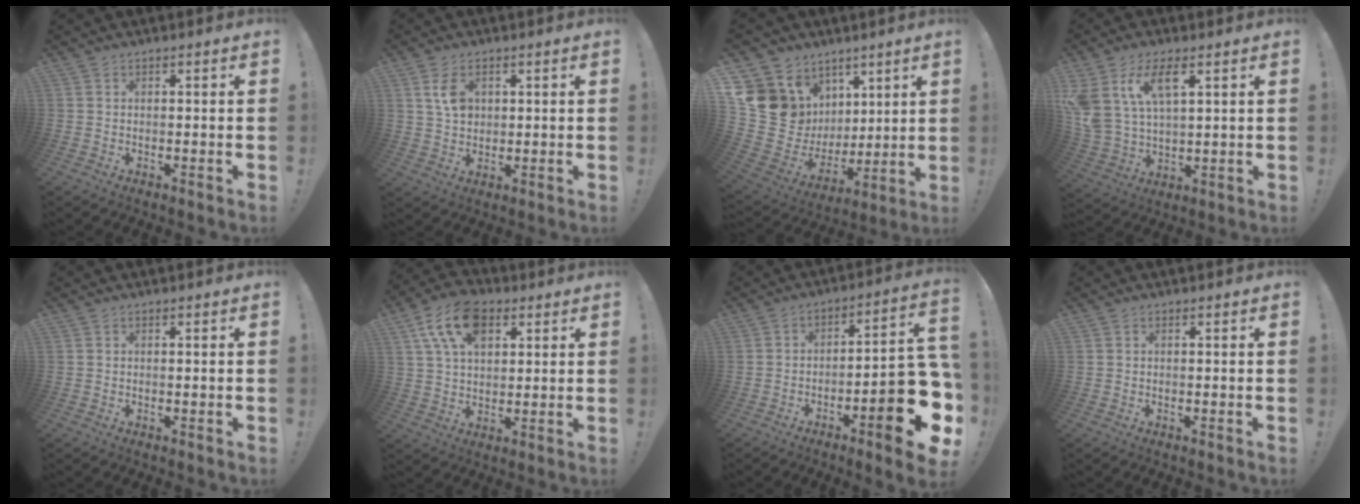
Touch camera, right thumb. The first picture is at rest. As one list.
[{"total": 6.5, "force": [2.2, 4.7, 3.9], "torque": [-0.050, -0.002, 0.040]}, {"total": 17.0, "force": [6.0, 14.6, 6.5], "torque": [-0.134, -0.051, 0.145]}, {"total": 11.8, "force": [6.1, 5.8, 8.2], "torque": [-0.173, -0.024, 0.111]}, {"total": 0.0}, {"total": 14.4, "force": [6.4, 9.0, 9.2], "torque": [-0.162, -0.011, 0.120]}, {"total": 17.9, "force": [-6.8, 4.6, 15.9], "torque": [-0.198, 0.035, -0.098]}, {"total": 0.7, "force": [0.1, -0.3, 0.6], "torque": [-0.003, -0.005, -0.002]}]